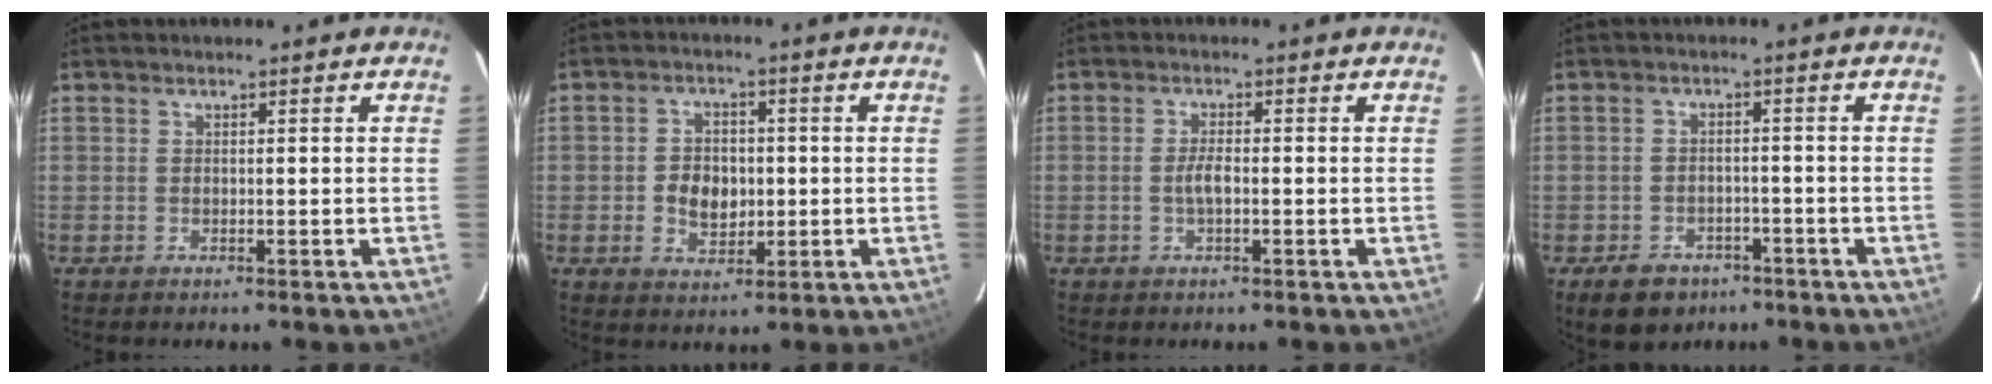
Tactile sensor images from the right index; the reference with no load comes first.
{"total": 6.0, "force": [-0.8, 4.5, 3.9], "torque": [-0.079, 0.006, -0.009]}
{"total": 2.4, "force": [-0.6, 0.7, 2.2], "torque": [-0.045, 0.001, -0.011]}
{"total": 7.4, "force": [-4.6, 5.2, 2.4], "torque": [-0.061, 0.009, -0.056]}